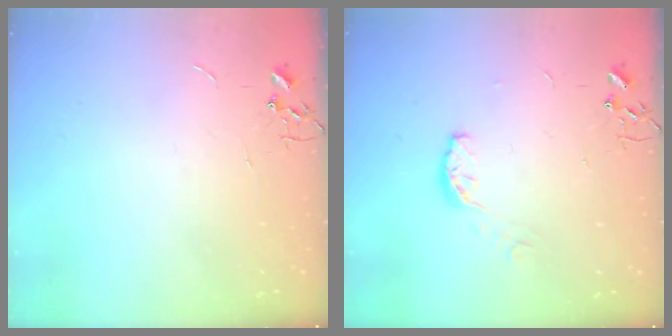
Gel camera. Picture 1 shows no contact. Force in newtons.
{"total": 6.2, "press": 6.2, "slide": 0.3}